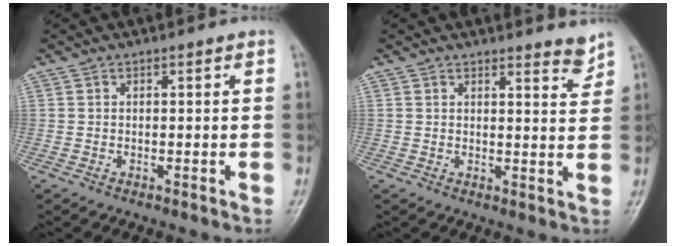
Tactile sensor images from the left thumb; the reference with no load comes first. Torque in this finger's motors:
{"motor_torque": [-0.03, 0.07, -0.32, -0.01, 0.03]}